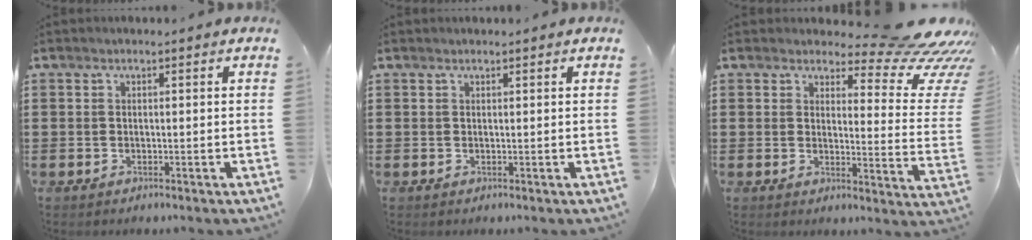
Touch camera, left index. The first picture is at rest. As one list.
[{"total": 0.0}, {"total": 9.6, "force": [7.4, 2.3, 5.6], "torque": [-0.088, -0.054, 0.126]}]